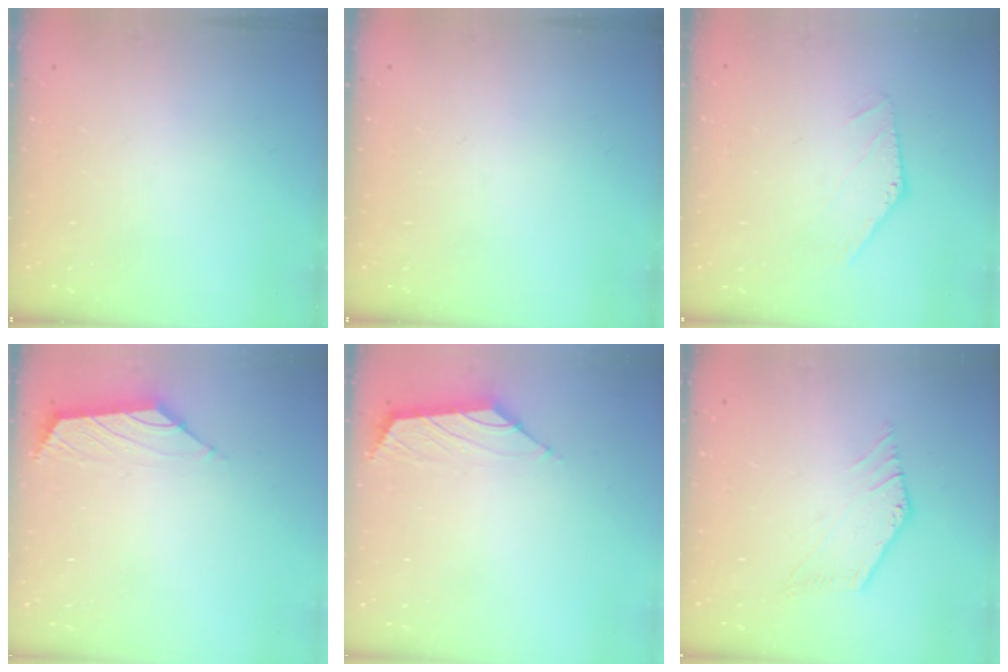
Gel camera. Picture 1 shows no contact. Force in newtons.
{"total": 0.0}
{"total": 0.0}
{"total": 1.6, "press": 1.4, "slide": 0.7}
{"total": 1.5, "press": 1.4, "slide": 0.6}
{"total": 1.9, "press": 1.9, "slide": 0.2}